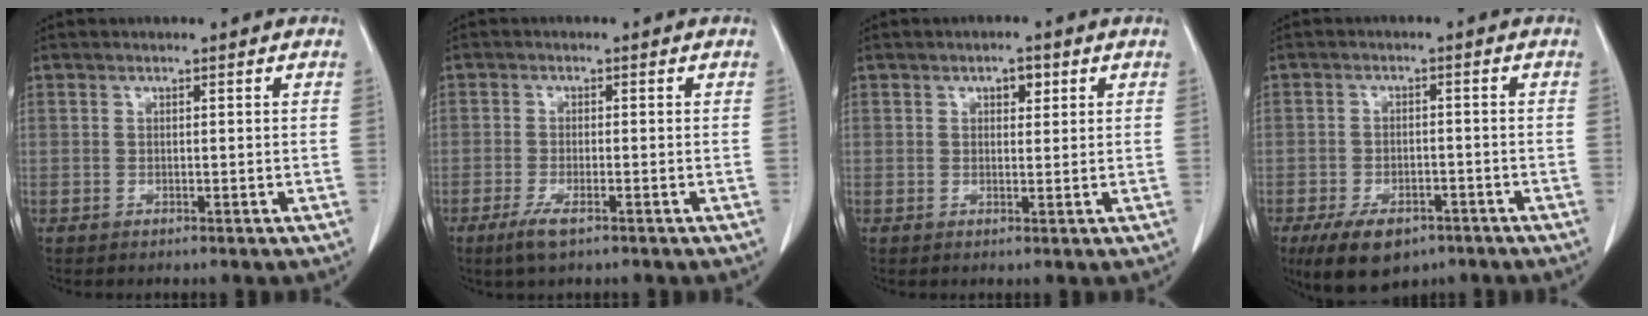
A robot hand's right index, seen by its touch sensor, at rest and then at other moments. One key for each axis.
{"total": 3.2, "fx": -1.9, "fy": 0.6, "fz": 2.4, "tx": -0.055, "ty": -0.006, "tz": -0.035}
{"total": 2.2, "fx": 1.1, "fy": 1.1, "fz": 1.6, "tx": -0.019, "ty": 0.002, "tz": 0.016}
{"total": 8.6, "fx": -5.8, "fy": 4.3, "fz": 4.6, "tx": -0.077, "ty": -0.003, "tz": -0.090}